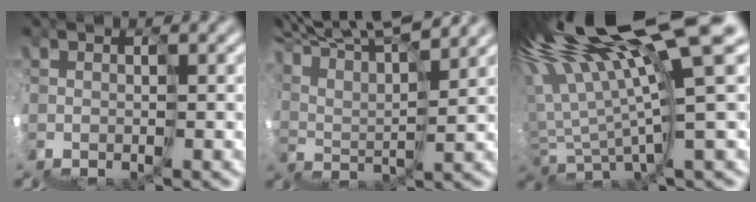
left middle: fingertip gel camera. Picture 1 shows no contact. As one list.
[{"total": 9.5, "force": [9.1, 0.8, 2.7], "torque": [-0.058, 0.032, 0.135]}, {"total": 11.0, "force": [4.7, 0.9, 9.9], "torque": [-0.173, 0.014, 0.104]}]